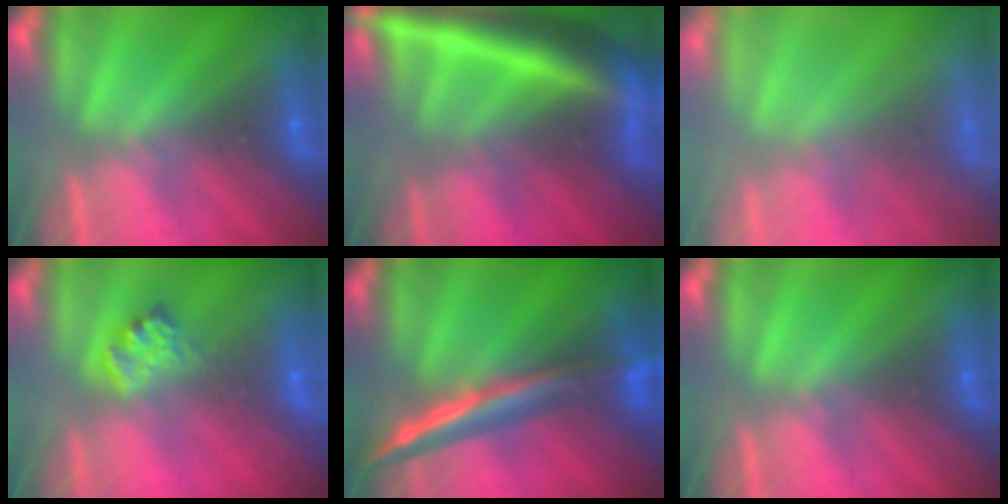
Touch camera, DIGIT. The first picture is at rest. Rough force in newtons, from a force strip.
{"total": 9.1}
{"total": 7.1}
{"total": 2.4}
{"total": 2.8}
{"total": 0.0}